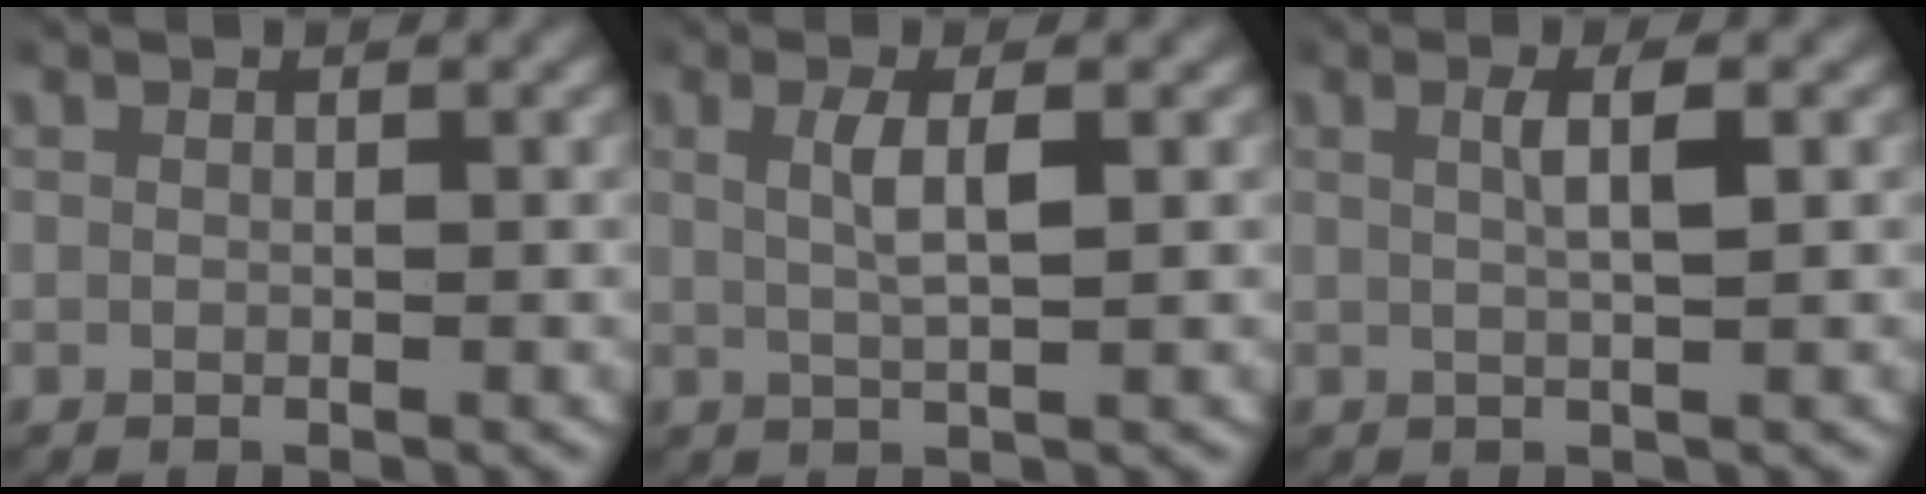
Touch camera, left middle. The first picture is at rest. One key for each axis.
{"total": 2.3, "fx": 0.6, "fy": 0.2, "fz": 2.2, "tx": -0.043, "ty": -0.003, "tz": 0.014}
{"total": 2.2, "fx": 0.6, "fy": 0.1, "fz": 2.1, "tx": -0.036, "ty": 0.003, "tz": 0.009}